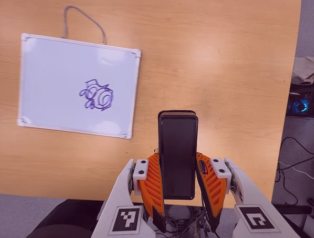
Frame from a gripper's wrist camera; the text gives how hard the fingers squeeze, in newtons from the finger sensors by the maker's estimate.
{"total": 5.4, "left": 3.6, "right": 7.2}